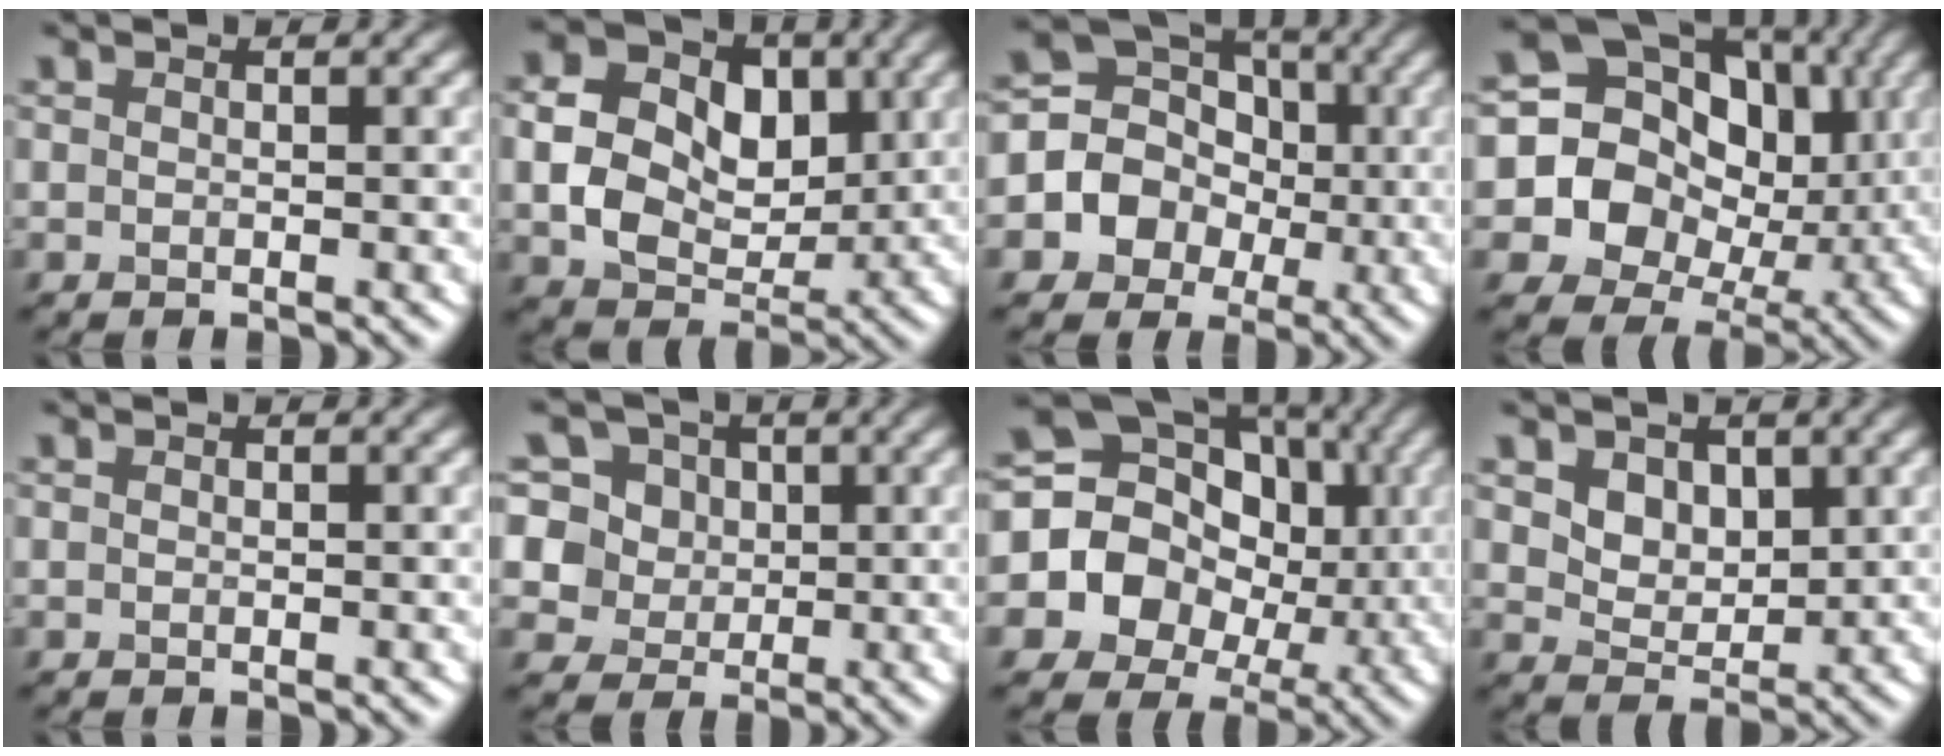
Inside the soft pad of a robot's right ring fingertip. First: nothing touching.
{"total": 7.3, "force": [0.6, 5.5, 4.7], "torque": [-0.091, 0.000, 0.010]}
{"total": 8.4, "force": [-1.1, 7.9, 2.9], "torque": [-0.052, 0.021, -0.046]}
{"total": 15.1, "force": [1.2, 13.5, 6.6], "torque": [-0.151, 0.006, 0.005]}
{"total": 0.0}
{"total": 12.0, "force": [5.7, 9.0, 5.5], "torque": [-0.130, 0.032, 0.081]}
{"total": 15.9, "force": [0.4, 14.4, 6.8], "torque": [-0.146, 0.025, -0.023]}
{"total": 3.6, "force": [1.9, 2.5, 1.8], "torque": [-0.047, -0.017, 0.047]}